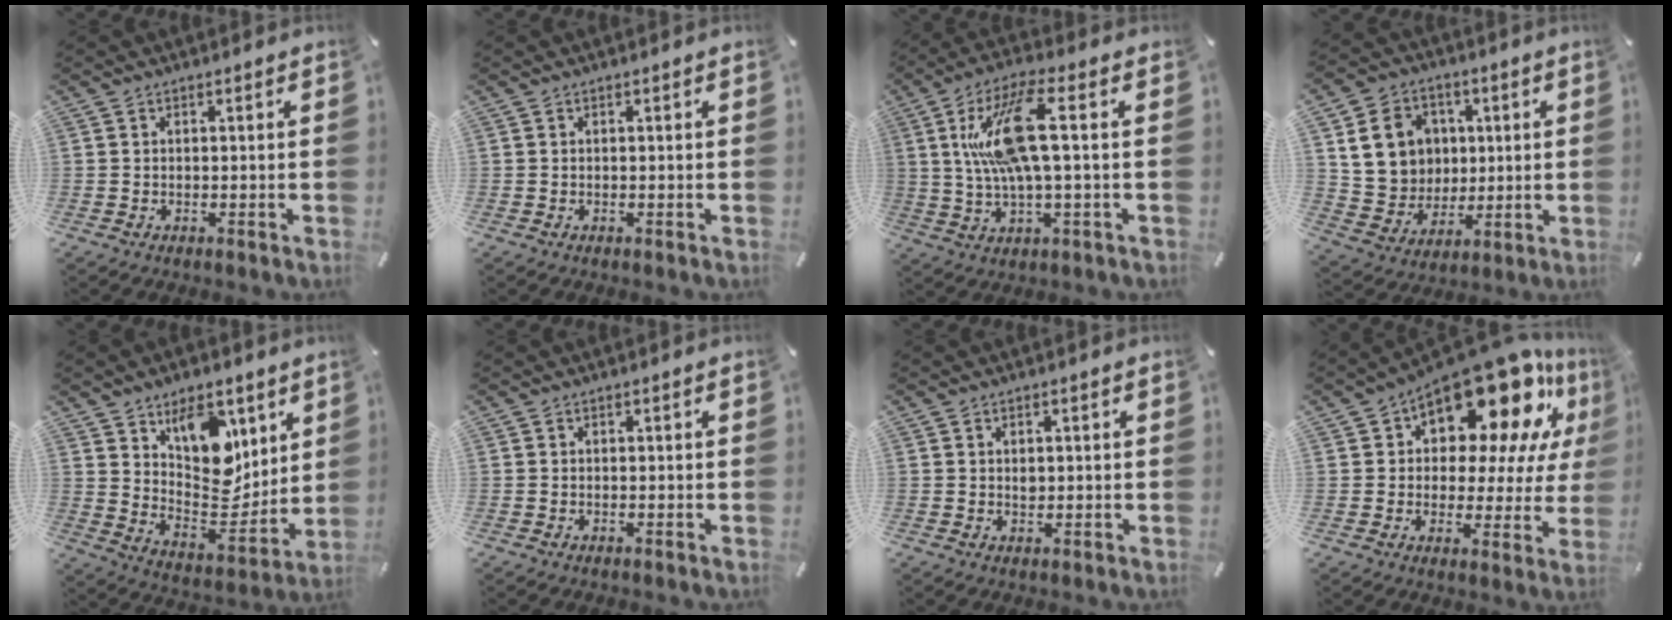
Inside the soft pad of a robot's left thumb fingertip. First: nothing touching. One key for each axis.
{"total": 0.0}
{"total": 15.5, "fx": 2.5, "fy": 4.5, "fz": 14.6, "tx": -0.297, "ty": -0.002, "tz": 0.036}
{"total": 13.8, "fx": 3.5, "fy": 12.3, "fz": 5.2, "tx": -0.094, "ty": 0.002, "tz": 0.076}
{"total": 13.9, "fx": 8.2, "fy": 8.7, "fz": 7.0, "tx": -0.082, "ty": -0.075, "tz": 0.150}
{"total": 0.0}
{"total": 1.3, "fx": 0.3, "fy": 1.0, "fz": 0.9, "tx": -0.011, "ty": 0.000, "tz": 0.004}
{"total": 20.4, "fx": 13.5, "fy": 9.4, "fz": 12.1, "tx": -0.180, "ty": -0.106, "tz": 0.226}